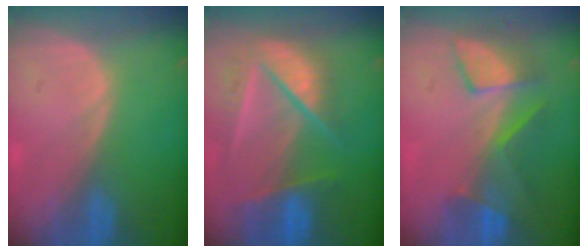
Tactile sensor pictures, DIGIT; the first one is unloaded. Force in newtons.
{"total": 9.7, "press": 8.2, "slide": 5.1}
{"total": 7.4, "press": 7.1, "slide": 1.9}